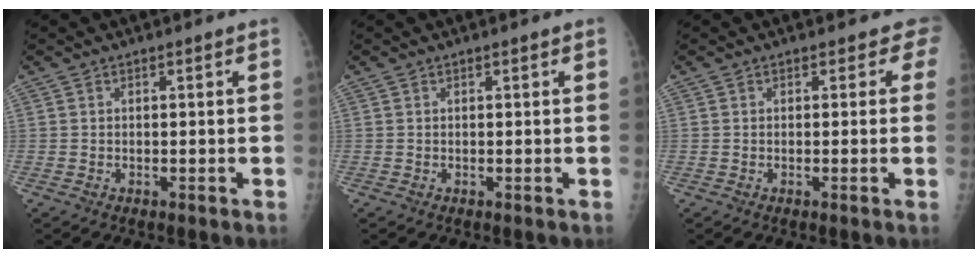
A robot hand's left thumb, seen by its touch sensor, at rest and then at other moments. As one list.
[{"total": 0.6, "force": [0.3, -0.1, 0.5], "torque": [-0.012, 0.001, 0.005]}, {"total": 2.0, "force": [1.4, 1.3, 0.5], "torque": [0.022, -0.003, 0.002]}]